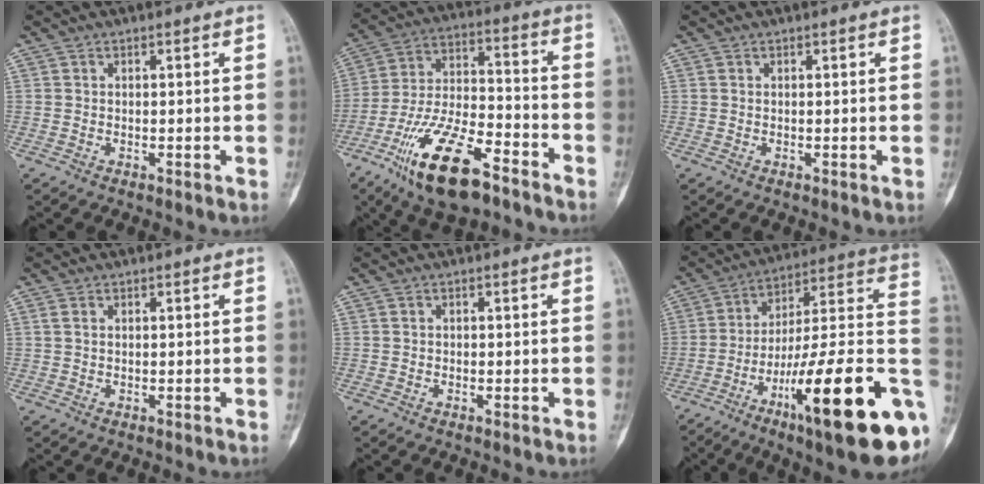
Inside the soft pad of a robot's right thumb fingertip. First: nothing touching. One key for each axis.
{"total": 18.9, "fx": -11.4, "fy": 7.0, "fz": 13.4, "tx": -0.251, "ty": 0.064, "tz": -0.204}
{"total": 0.0}
{"total": 1.0, "fx": 0.3, "fy": 0.7, "fz": 0.7, "tx": -0.020, "ty": 0.005, "tz": 0.010}
{"total": 0.0}
{"total": 29.8, "fx": -10.4, "fy": 6.5, "fz": 27.2, "tx": -0.336, "ty": 0.042, "tz": -0.158}